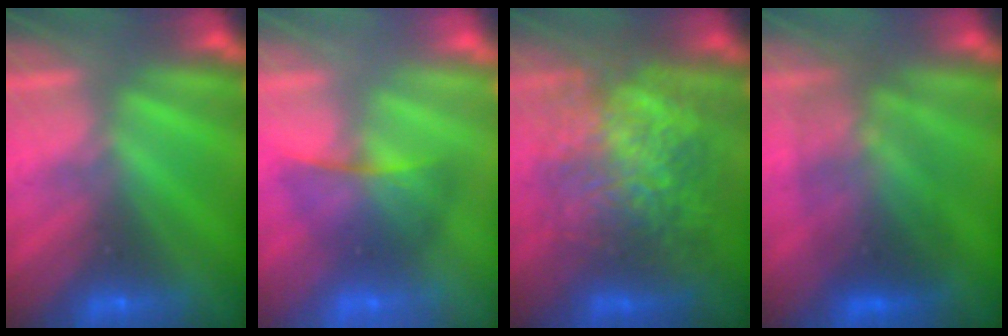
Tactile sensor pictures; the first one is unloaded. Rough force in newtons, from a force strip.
{"total": 2.2}
{"total": 7.6}
{"total": 3.7}